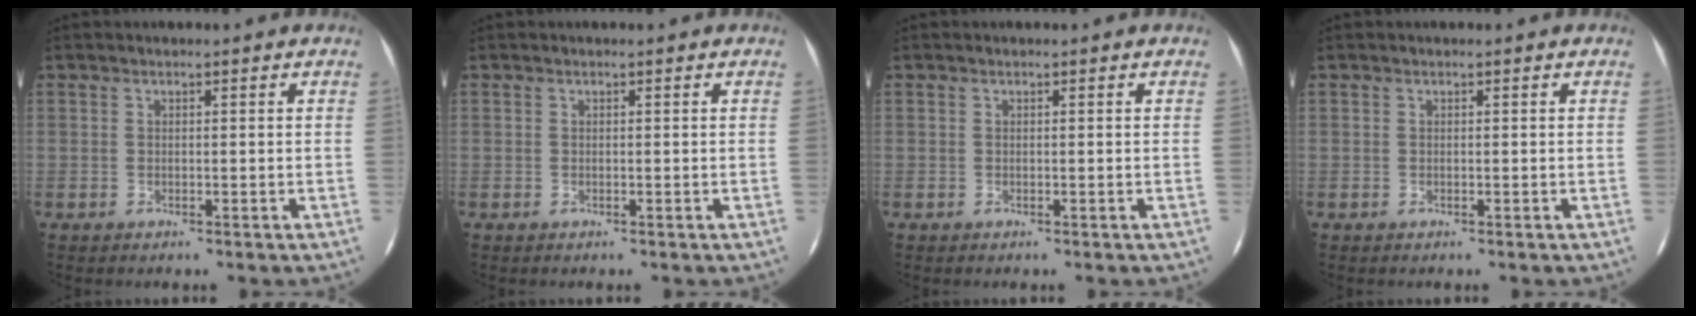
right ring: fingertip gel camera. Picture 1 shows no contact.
{"total": 0.0}
{"total": 0.0}
{"total": 0.0}